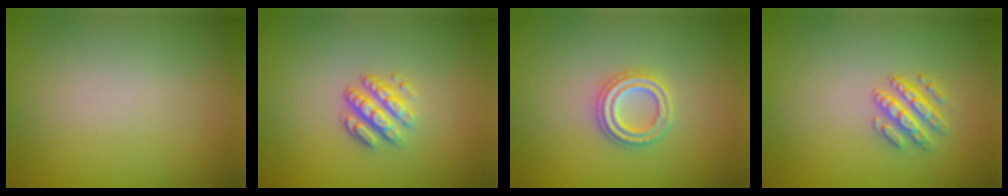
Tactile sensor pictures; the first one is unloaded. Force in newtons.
{"total": 3.4, "press": 2.4, "slide": 2.4}
{"total": 2.4, "press": 2.4, "slide": 0.4}
{"total": 2.6, "press": 2.6, "slide": 0.5}